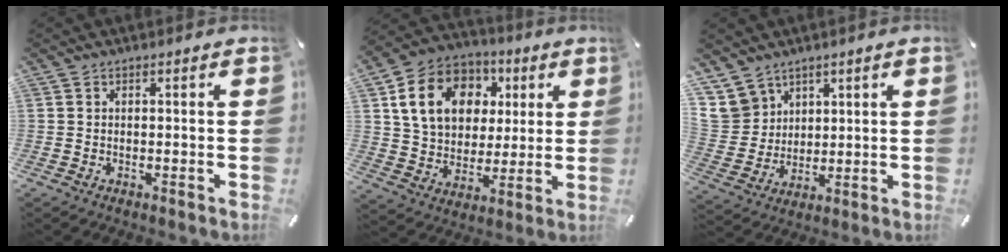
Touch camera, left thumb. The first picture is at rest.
{"total": 15.5, "force": [4.6, 12.7, 7.7], "torque": [-0.147, 0.000, 0.086]}
{"total": 9.4, "force": [5.5, 7.6, 0.9], "torque": [-0.048, -0.031, 0.110]}